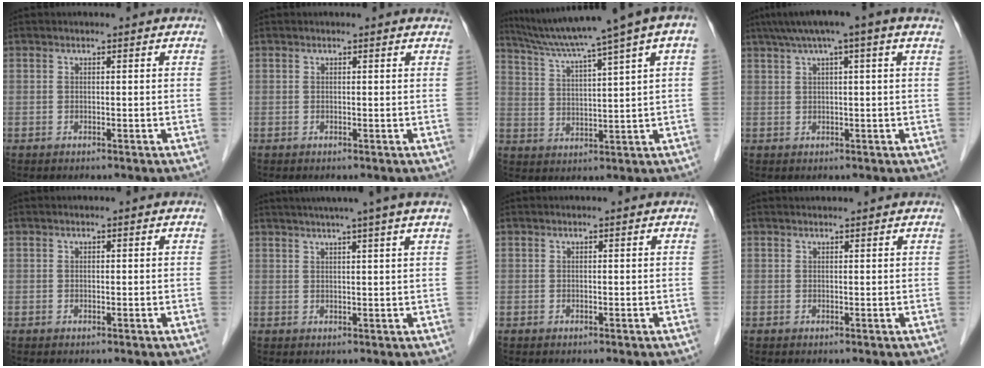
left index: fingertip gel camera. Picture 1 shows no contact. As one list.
[{"total": 0.7, "force": [0.7, 0.1, 0.1], "torque": [-0.009, -0.004, -0.003]}, {"total": 14.5, "force": [9.8, -0.8, 10.7], "torque": [-0.175, 0.029, 0.144]}, {"total": 7.3, "force": [4.7, -0.2, 5.6], "torque": [-0.087, 0.042, 0.068]}, {"total": 0.0}, {"total": 7.6, "force": [5.8, -1.7, 4.6], "torque": [-0.061, 0.020, 0.069]}, {"total": 0.0}, {"total": 1.2, "force": [1.2, 0.1, 0.1], "torque": [-0.010, 0.015, 0.022]}]